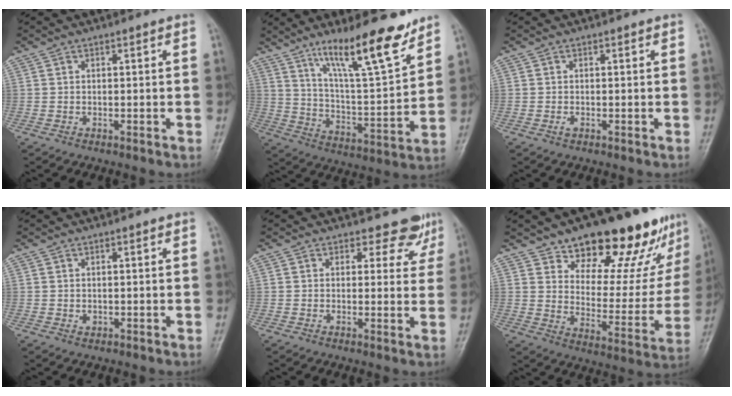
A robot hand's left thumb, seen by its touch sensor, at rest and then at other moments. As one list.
[{"total": 17.2, "force": [12.0, 3.4, 11.8], "torque": [-0.172, -0.075, 0.208]}, {"total": 0.7, "force": [-0.2, 0.5, 0.5], "torque": [-0.007, -0.001, -0.005]}, {"total": 0.8, "force": [0.1, 0.7, 0.4], "torque": [-0.002, 0.000, 0.002]}, {"total": 5.5, "force": [4.5, 3.1, 0.5], "torque": [0.029, -0.028, 0.037]}, {"total": 23.3, "force": [16.9, 10.0, 12.6], "torque": [-0.122, -0.088, 0.235]}]